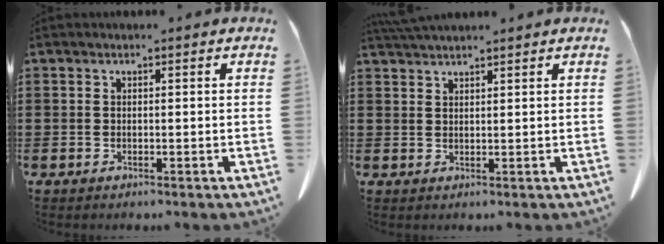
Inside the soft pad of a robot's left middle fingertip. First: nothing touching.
{"total": 2.4, "force": [2.3, 0.1, 0.7], "torque": [-0.019, 0.000, 0.045]}